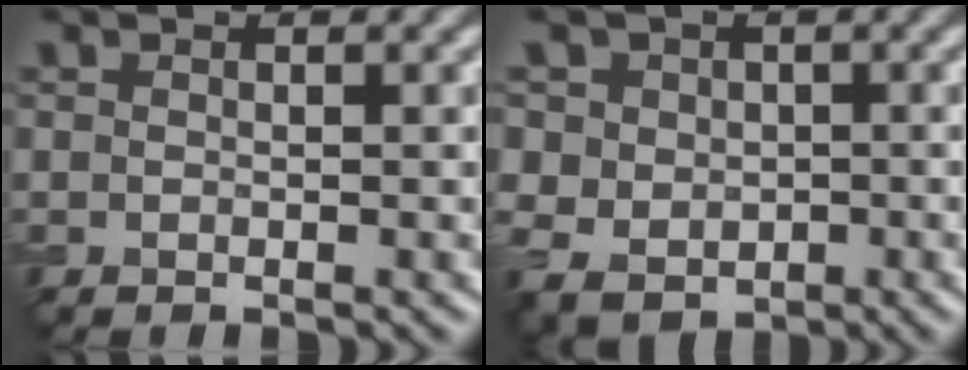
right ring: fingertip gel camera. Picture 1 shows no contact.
{"total": 6.9, "force": [1.2, 6.3, 2.6], "torque": [-0.062, 0.021, 0.003]}